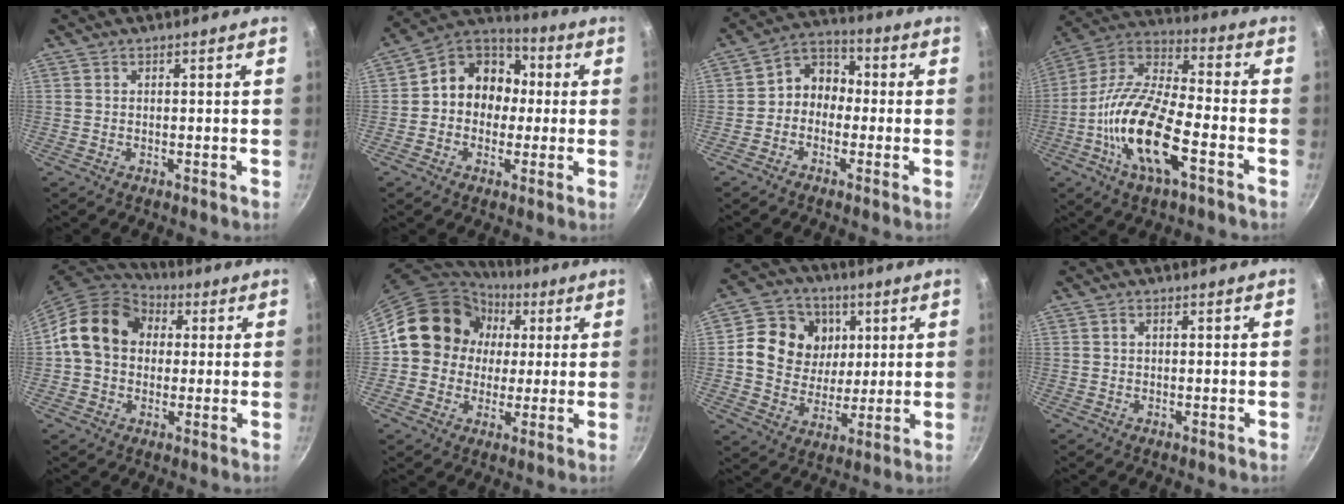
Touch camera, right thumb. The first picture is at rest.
{"total": 12.9, "force": [0.3, 11.0, 6.7], "torque": [-0.057, 0.038, -0.017]}
{"total": 7.3, "force": [-1.1, 6.1, 3.9], "torque": [-0.026, 0.036, -0.041]}
{"total": 18.8, "force": [-6.7, 7.1, 16.0], "torque": [-0.305, 0.036, -0.146]}
{"total": 14.9, "force": [2.3, 12.0, 8.5], "torque": [-0.120, 0.028, 0.023]}
{"total": 15.2, "force": [2.6, 13.7, 6.0], "torque": [-0.069, 0.020, 0.030]}
{"total": 14.5, "force": [3.9, 12.3, 6.6], "torque": [-0.086, -0.012, 0.062]}
{"total": 0.9, "force": [0.1, 0.6, 0.6], "torque": [-0.010, 0.005, 0.002]}